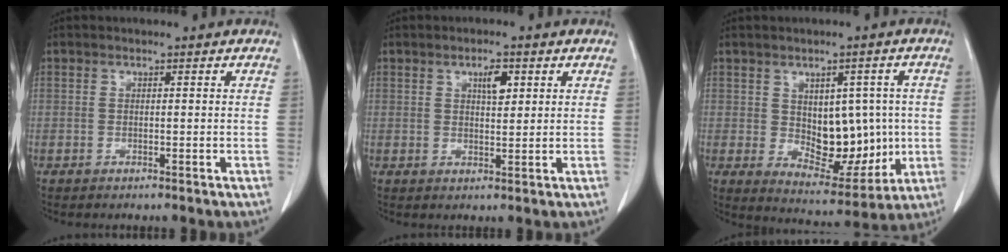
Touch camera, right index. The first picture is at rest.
{"total": 3.2, "force": [1.4, 1.2, 2.6], "torque": [-0.043, -0.001, 0.025]}
{"total": 10.8, "force": [0.1, 6.3, 8.8], "torque": [-0.114, 0.004, 0.024]}